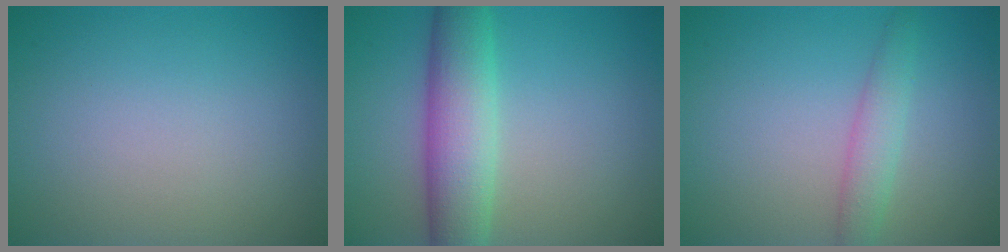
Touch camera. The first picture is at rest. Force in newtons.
{"total": 6.2, "press": 6.2, "slide": 0.0}
{"total": 2.3, "press": 2.3, "slide": 0.0}